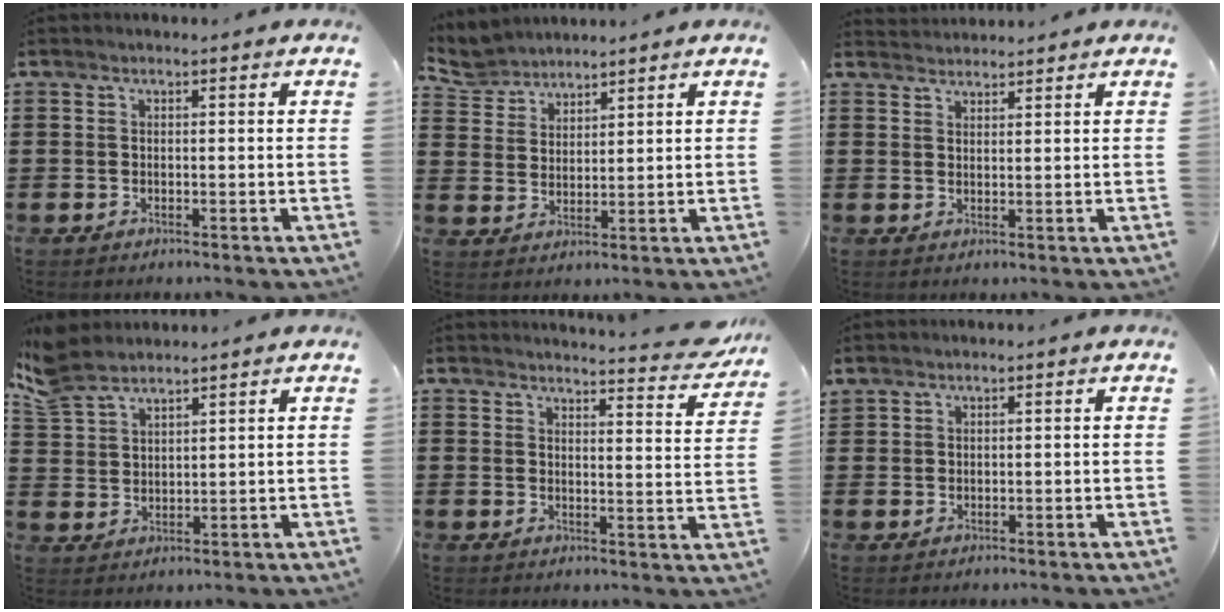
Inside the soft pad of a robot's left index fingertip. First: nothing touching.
{"total": 4.5, "force": [4.3, 1.2, -0.1], "torque": [-0.019, -0.012, 0.081]}
{"total": 2.0, "force": [1.9, 0.1, -0.3], "torque": [0.001, -0.001, 0.039]}
{"total": 5.8, "force": [5.0, 2.3, 2.0], "torque": [-0.060, -0.004, 0.095]}
{"total": 4.4, "force": [4.2, -0.3, 1.4], "torque": [-0.027, -0.033, 0.069]}
{"total": 1.4, "force": [1.3, 0.6, 0.1], "torque": [-0.005, 0.000, 0.027]}